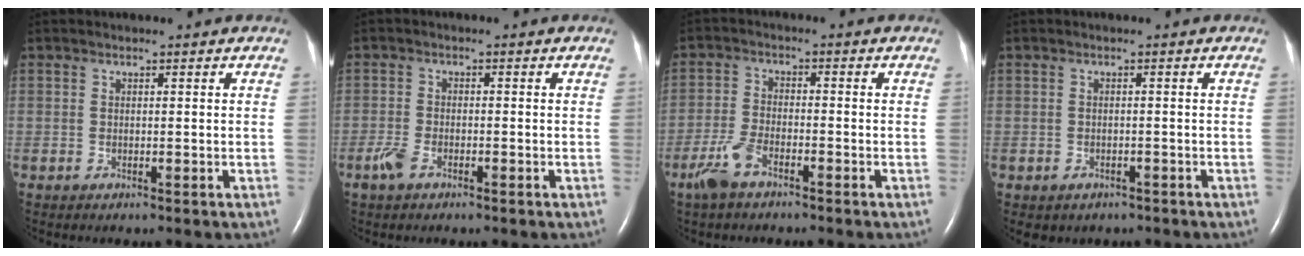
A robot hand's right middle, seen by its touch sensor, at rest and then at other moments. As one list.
[{"total": 2.1, "force": [-1.2, 0.8, 1.4], "torque": [-0.041, -0.002, -0.025]}, {"total": 5.1, "force": [-3.5, 1.6, 3.3], "torque": [-0.086, -0.005, -0.071]}, {"total": 2.9, "force": [-2.1, 2.0, 0.3], "torque": [-0.001, 0.007, -0.025]}]